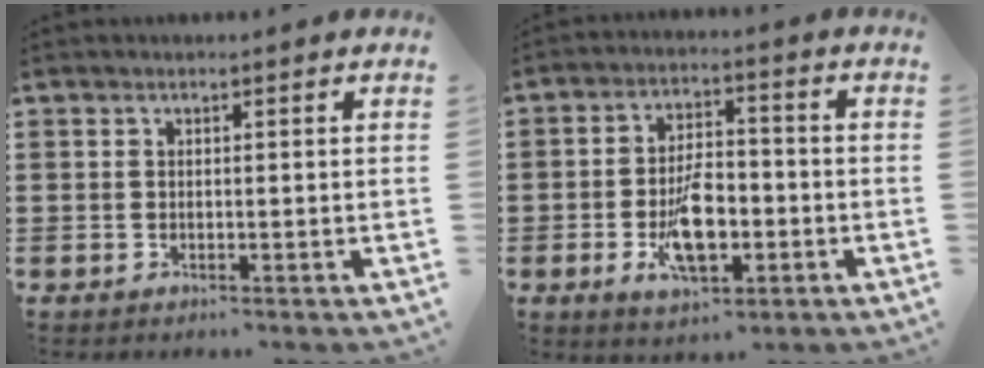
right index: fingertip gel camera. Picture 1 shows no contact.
{"total": 8.8, "force": [-2.7, 4.0, 7.4], "torque": [-0.137, -0.002, -0.049]}